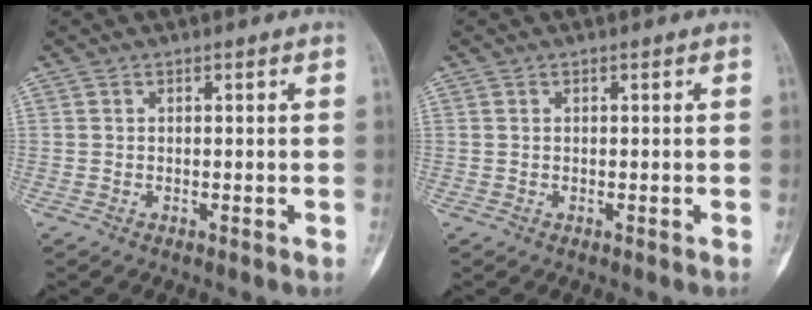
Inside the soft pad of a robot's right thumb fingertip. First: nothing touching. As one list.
[{"total": 0.0}]